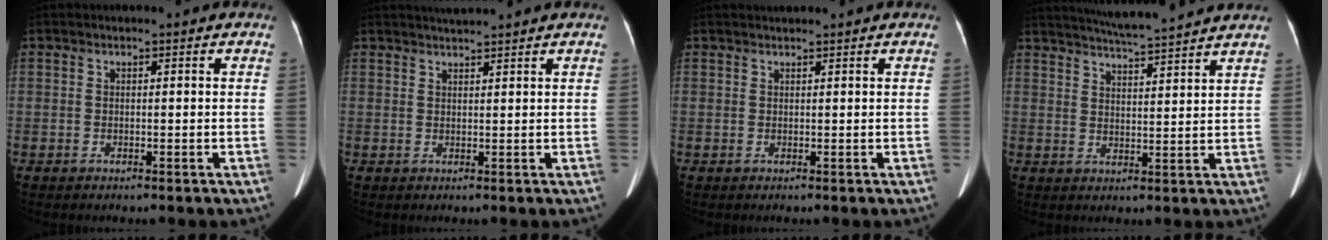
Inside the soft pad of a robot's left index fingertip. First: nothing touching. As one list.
[{"total": 3.1, "force": [3.0, -0.6, 0.9], "torque": [-0.011, 0.018, 0.054]}, {"total": 1.5, "force": [1.4, -0.3, 0.3], "torque": [-0.004, 0.018, 0.032]}, {"total": 12.0, "force": [11.0, -0.7, 4.7], "torque": [-0.088, 0.015, 0.158]}]